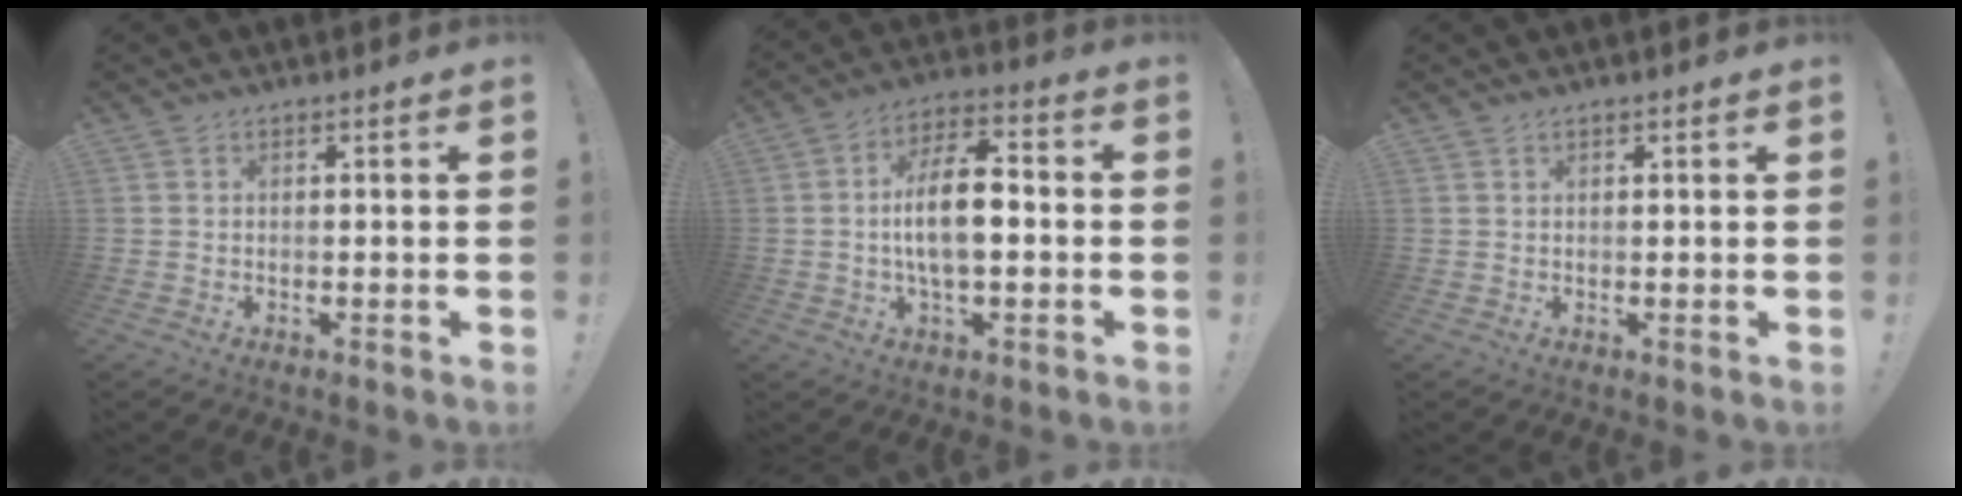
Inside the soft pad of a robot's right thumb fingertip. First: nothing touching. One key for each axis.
{"total": 11.0, "fx": -1.1, "fy": 4.8, "fz": 9.8, "tx": -0.172, "ty": 0.008, "tz": -0.023}
{"total": 0.7, "fx": 0.6, "fy": 0.2, "fz": 0.3, "tx": -0.012, "ty": 0.002, "tz": 0.012}